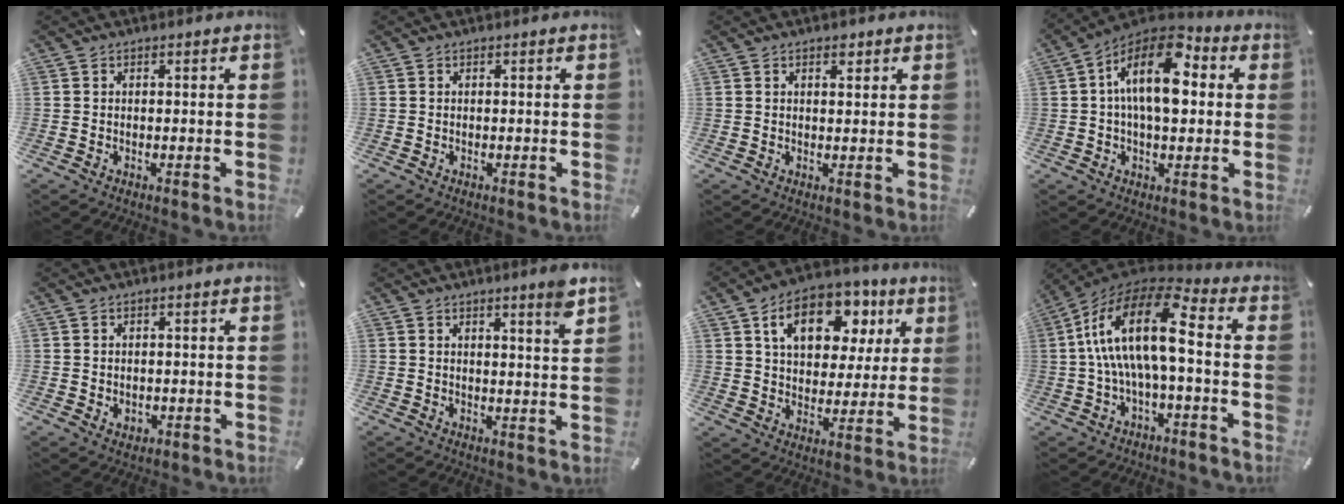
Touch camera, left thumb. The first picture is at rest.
{"total": 0.0}
{"total": 1.9, "force": [1.1, 1.1, 1.0], "torque": [-0.006, -0.004, 0.016]}
{"total": 16.1, "force": [3.4, 8.6, 13.1], "torque": [-0.232, -0.012, 0.058]}
{"total": 1.6, "force": [-0.2, 1.5, 0.7], "torque": [-0.006, 0.001, -0.007]}
{"total": 4.4, "force": [3.3, 0.0, 2.9], "torque": [-0.048, -0.023, 0.053]}
{"total": 16.2, "force": [7.5, 10.6, 9.6], "torque": [-0.149, -0.018, 0.130]}
{"total": 18.6, "force": [0.6, 7.7, 16.9], "torque": [-0.324, 0.006, 0.007]}